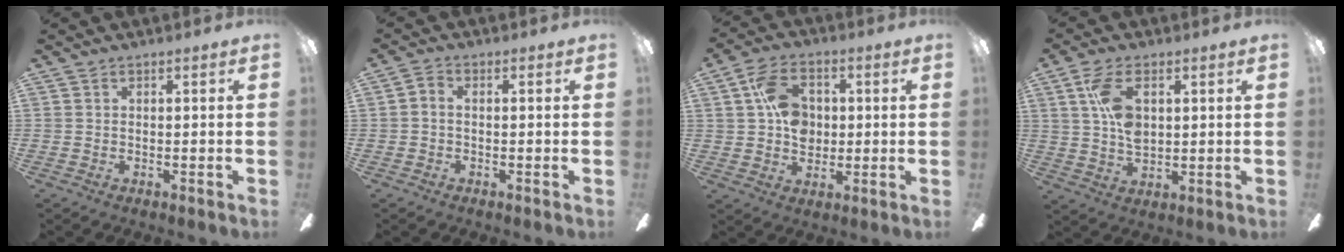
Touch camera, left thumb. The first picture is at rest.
{"total": 1.8, "force": [-0.8, 1.0, 1.3], "torque": [-0.022, 0.007, -0.015]}
{"total": 11.1, "force": [2.0, 8.4, 7.0], "torque": [-0.123, 0.019, 0.043]}
{"total": 9.6, "force": [3.0, 5.4, 7.3], "torque": [-0.149, 0.002, 0.055]}